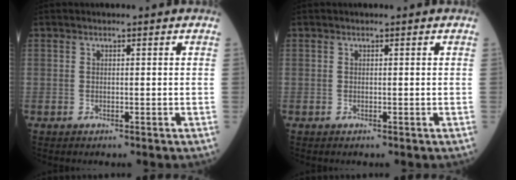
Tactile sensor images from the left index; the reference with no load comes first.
{"total": 0.0}